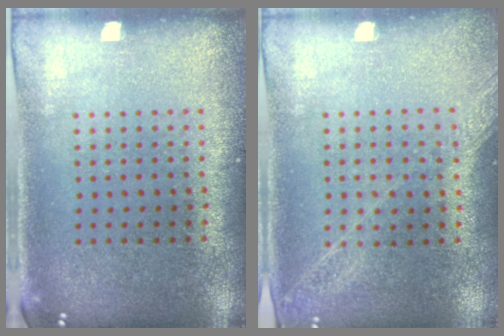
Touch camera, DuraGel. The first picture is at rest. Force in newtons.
{"total": 1.2, "press": 1.2, "slide": 0.2}